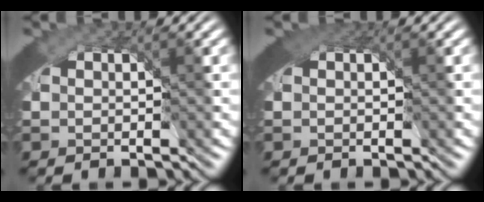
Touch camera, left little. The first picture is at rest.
{"total": 1.5, "force": [0.8, 0.9, 0.9], "torque": [-0.017, -0.003, 0.014]}